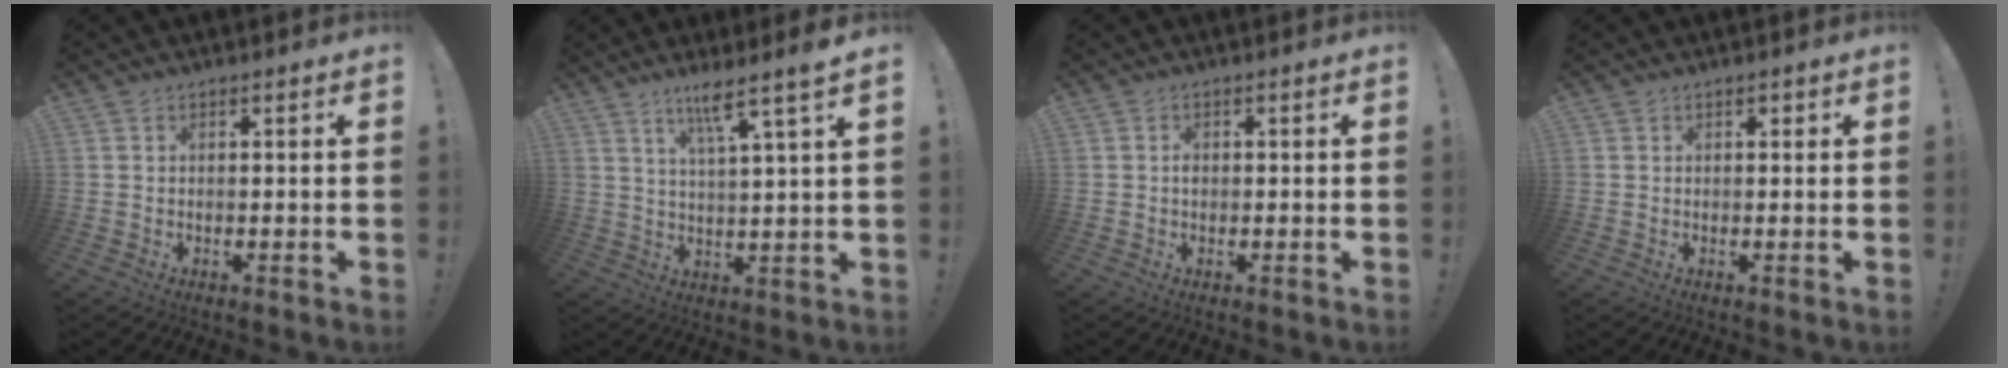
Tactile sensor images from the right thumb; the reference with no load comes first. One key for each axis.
{"total": 7.6, "fx": 5.1, "fy": -0.7, "fz": 5.6, "tx": -0.088, "ty": -0.028, "tz": 0.076}
{"total": 1.2, "fx": -0.2, "fy": 1.0, "fz": 0.6, "tx": -0.016, "ty": 0.005, "tz": -0.003}
{"total": 0.5, "fx": 0.1, "fy": 0.5, "fz": 0.2, "tx": 0.001, "ty": 0.001, "tz": 0.001}